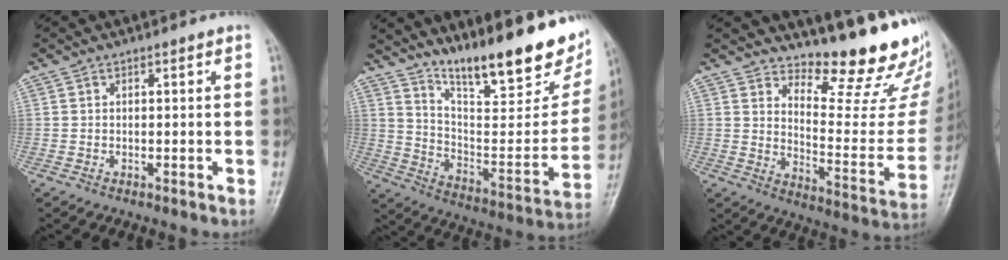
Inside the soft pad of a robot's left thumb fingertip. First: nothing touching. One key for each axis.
{"total": 25.4, "fx": 18.3, "fy": 6.3, "fz": 16.5, "tx": -0.212, "ty": -0.094, "tz": 0.281}
{"total": 18.5, "fx": 16.1, "fy": 4.7, "fz": 7.7, "tx": -0.060, "ty": -0.157, "tz": 0.213}